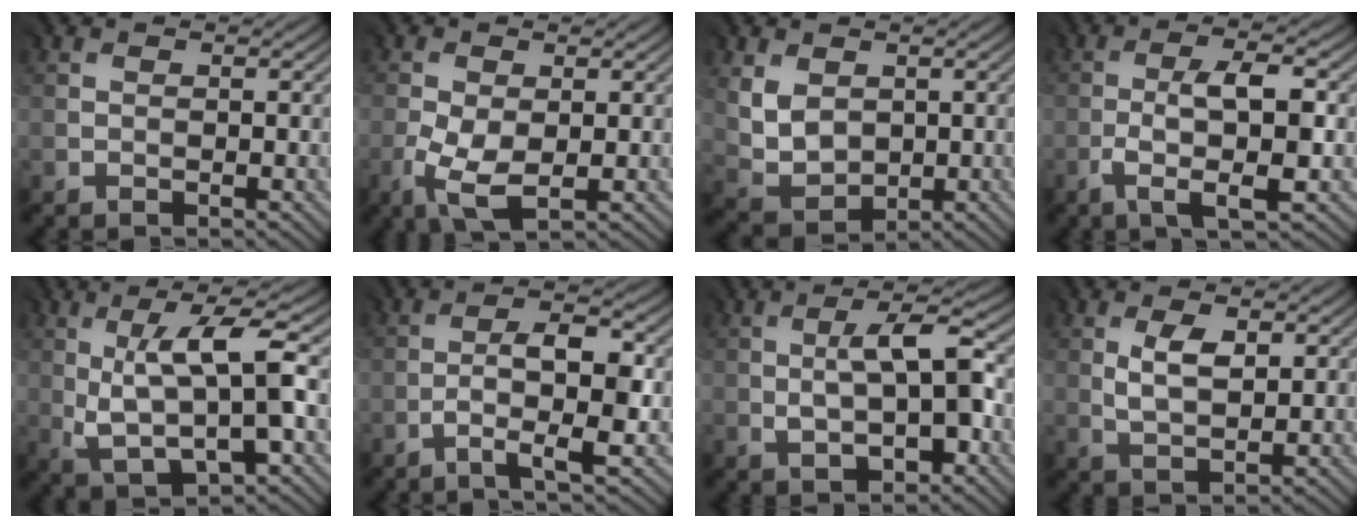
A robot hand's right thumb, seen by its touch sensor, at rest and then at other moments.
{"total": 5.0, "force": [-1.6, 2.6, 3.9], "torque": [-0.108, -0.009, -0.029]}
{"total": 5.7, "force": [1.9, 4.3, 3.2], "torque": [-0.093, -0.008, 0.043]}
{"total": 6.2, "force": [-1.7, 1.3, 5.8], "torque": [-0.106, 0.004, -0.028]}
{"total": 8.9, "force": [0.7, 2.5, 8.5], "torque": [-0.160, 0.006, 0.016]}
{"total": 5.5, "force": [-2.0, 1.0, 5.0], "torque": [-0.084, 0.012, -0.041]}
{"total": 6.5, "force": [-0.6, 2.4, 6.0], "torque": [-0.101, 0.009, -0.010]}
{"total": 3.8, "force": [1.4, 1.8, 3.1], "torque": [-0.066, -0.003, 0.032]}